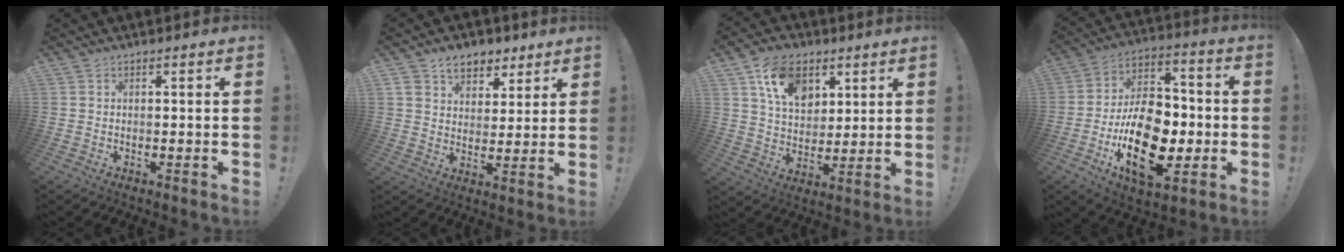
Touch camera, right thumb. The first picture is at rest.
{"total": 8.9, "force": [5.6, 6.2, 3.0], "torque": [-0.041, -0.032, 0.107]}
{"total": 14.5, "force": [7.3, 9.9, 7.7], "torque": [-0.118, -0.024, 0.138]}
{"total": 23.8, "force": [-6.3, 14.0, 18.2], "torque": [-0.315, 0.034, -0.094]}